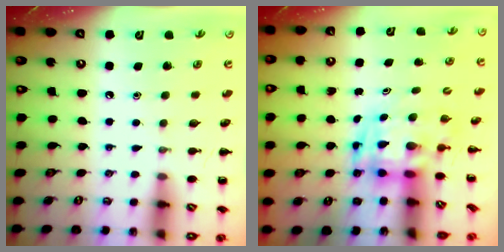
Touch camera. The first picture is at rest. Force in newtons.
{"total": 3.9, "press": 3.8, "slide": 0.7}